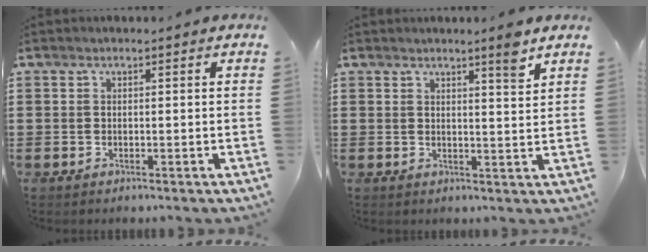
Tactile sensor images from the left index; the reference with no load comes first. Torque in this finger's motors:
{"motor_torque": [0.48, -0.52, 0.24, 0.05]}